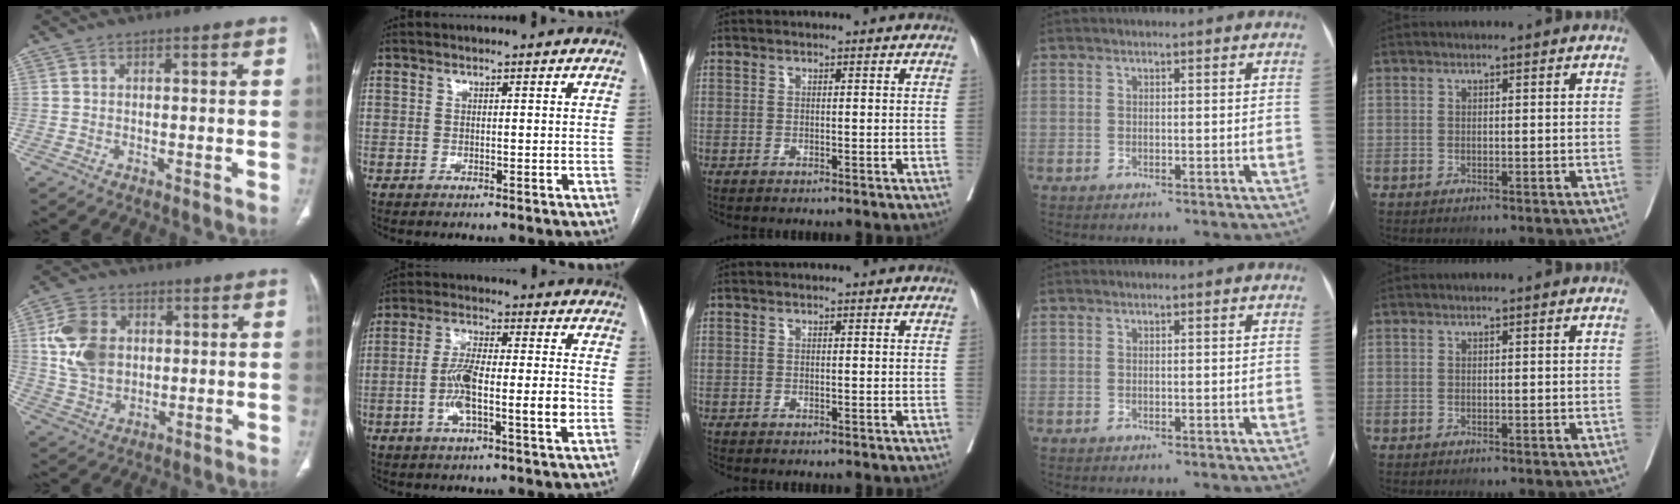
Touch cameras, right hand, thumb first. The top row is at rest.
{"thumb": {"total": 13.1, "force": [2.1, 9.4, 8.9], "torque": [-0.161, 0.000, 0.043]}, "index": {"total": 9.8, "force": [-2.3, 1.5, 9.4], "torque": [-0.177, 0.013, -0.040]}, "middle": {"total": 0.7, "force": [-0.7, -0.2, 0.2], "torque": [0.001, -0.001, -0.013]}}